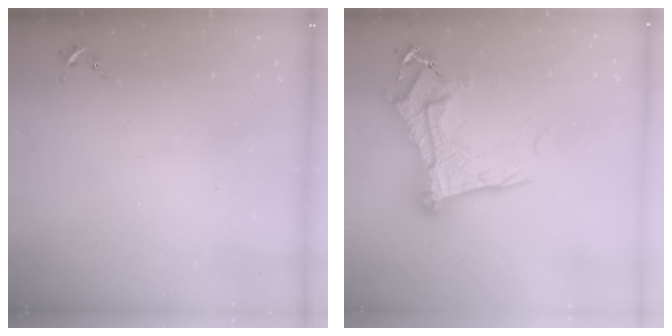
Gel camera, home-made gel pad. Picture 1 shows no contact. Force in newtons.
{"total": 21.2, "press": 21.1, "slide": 1.9}